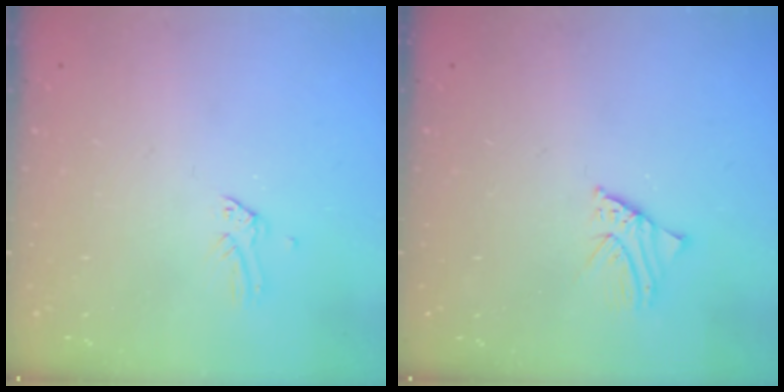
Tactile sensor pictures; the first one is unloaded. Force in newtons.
{"total": 1.7, "press": 1.7, "slide": 0.2}